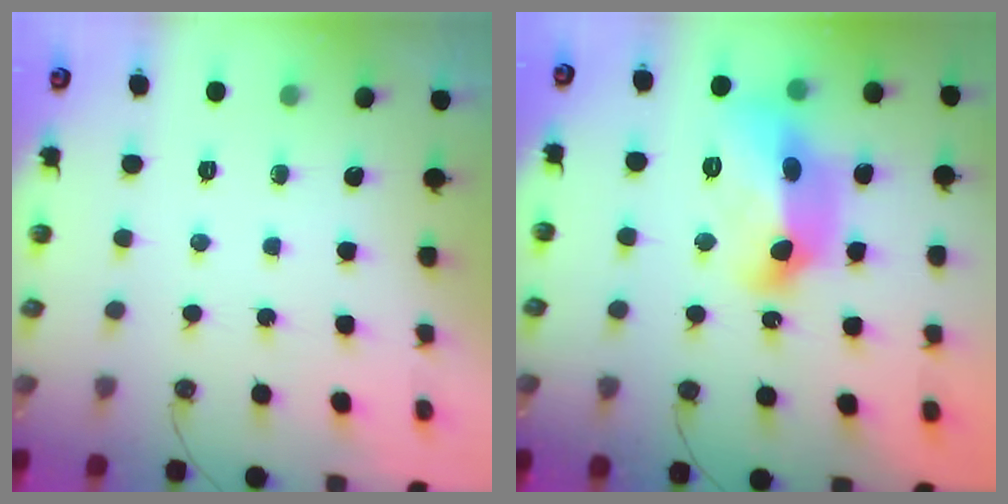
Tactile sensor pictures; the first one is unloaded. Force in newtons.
{"total": 13.1, "press": 13.0, "slide": 1.5}